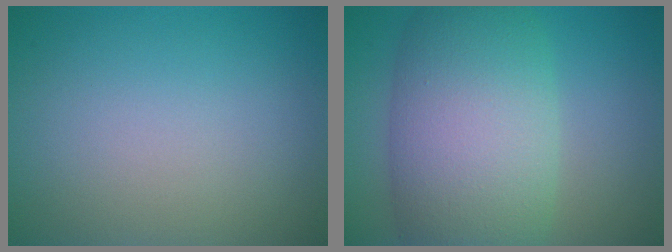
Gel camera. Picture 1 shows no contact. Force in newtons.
{"total": 10.6, "press": 10.6, "slide": 0.5}